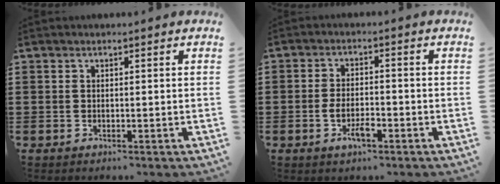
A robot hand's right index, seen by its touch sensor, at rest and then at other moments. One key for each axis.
{"total": 3.8, "fx": -1.6, "fy": 1.6, "fz": 3.1, "tx": -0.060, "ty": 0.003, "tz": -0.031}